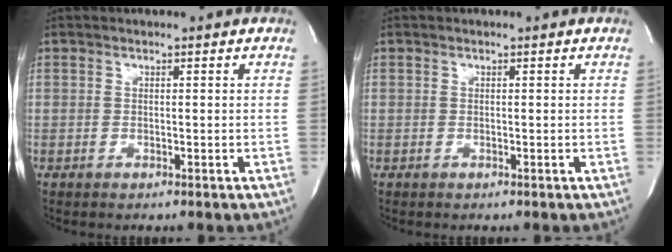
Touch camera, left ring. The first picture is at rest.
{"total": 0.0}